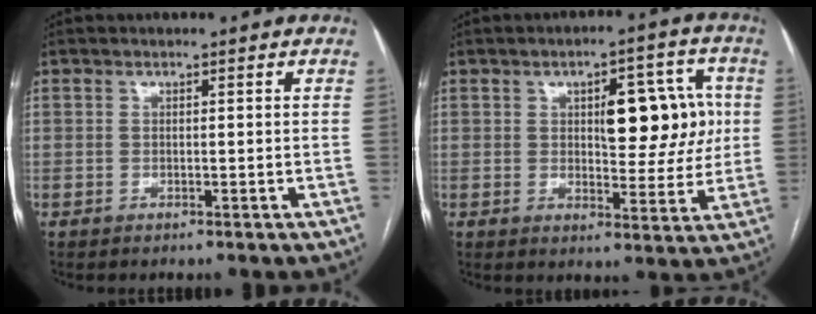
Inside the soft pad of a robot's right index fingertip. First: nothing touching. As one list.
[{"total": 10.5, "force": [1.9, 4.4, 9.4], "torque": [-0.114, 0.022, 0.030]}]